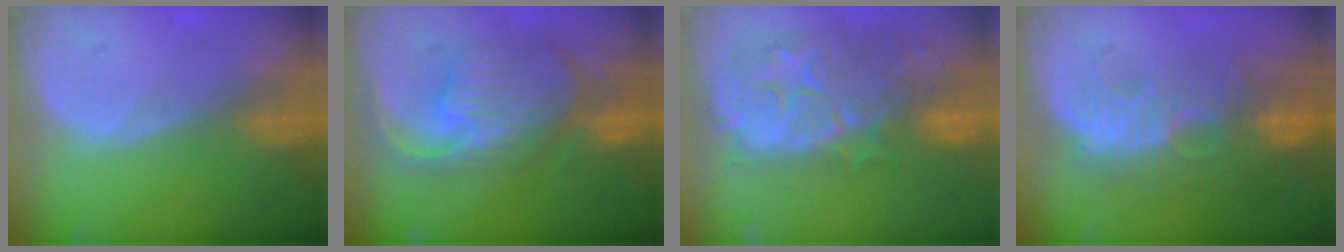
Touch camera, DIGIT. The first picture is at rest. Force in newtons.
{"total": 10.6, "press": 9.5, "slide": 4.8}
{"total": 12.2, "press": 11.0, "slide": 5.2}
{"total": 10.9, "press": 9.4, "slide": 5.4}